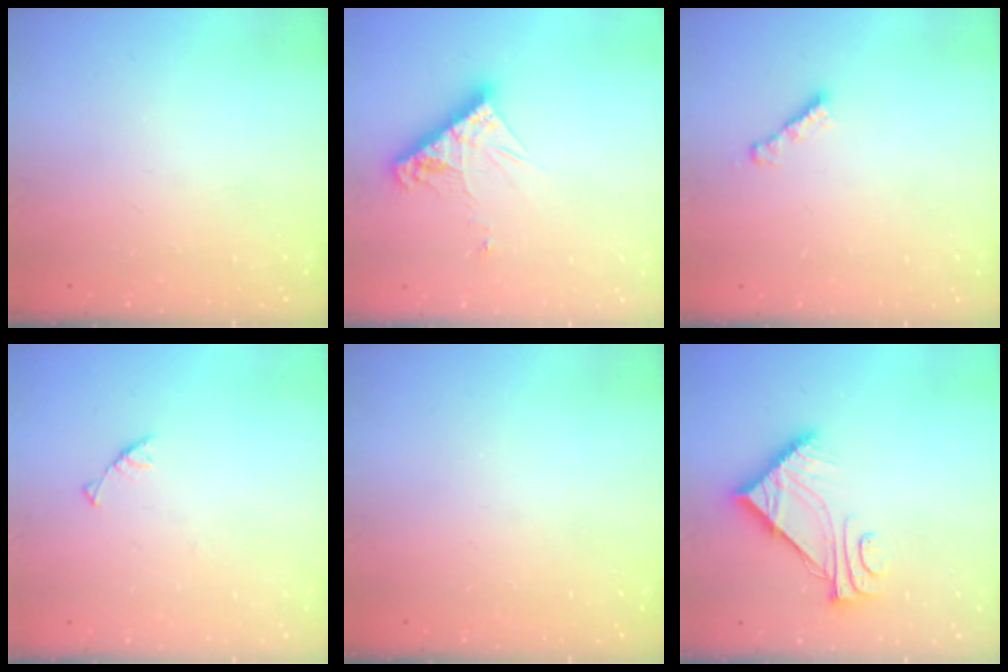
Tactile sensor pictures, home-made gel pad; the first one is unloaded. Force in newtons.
{"total": 10.5, "press": 10.4, "slide": 0.9}
{"total": 2.7, "press": 2.7, "slide": 0.3}
{"total": 3.0, "press": 3.0, "slide": 0.3}
{"total": 0.0}
{"total": 9.1, "press": 9.0, "slide": 0.9}